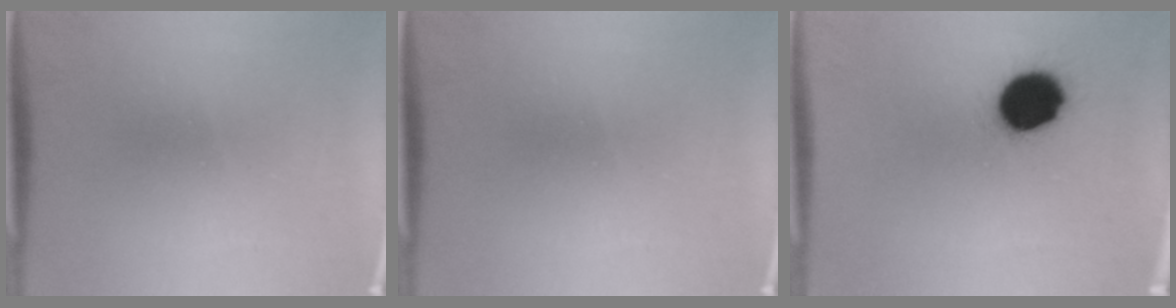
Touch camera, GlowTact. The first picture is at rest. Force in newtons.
{"total": 0.0}
{"total": 13.0}